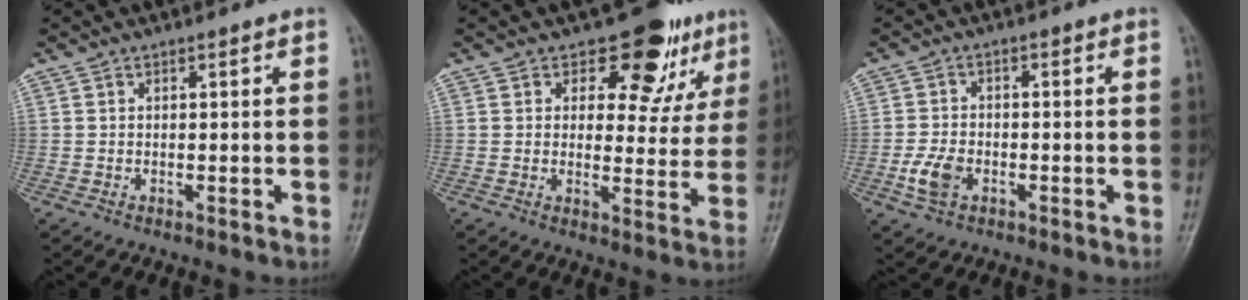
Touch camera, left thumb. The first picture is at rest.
{"total": 10.3, "force": [6.6, 6.4, 4.7], "torque": [-0.007, -0.034, 0.079]}
{"total": 5.1, "force": [-2.0, 3.4, 3.3], "torque": [-0.068, 0.006, -0.039]}